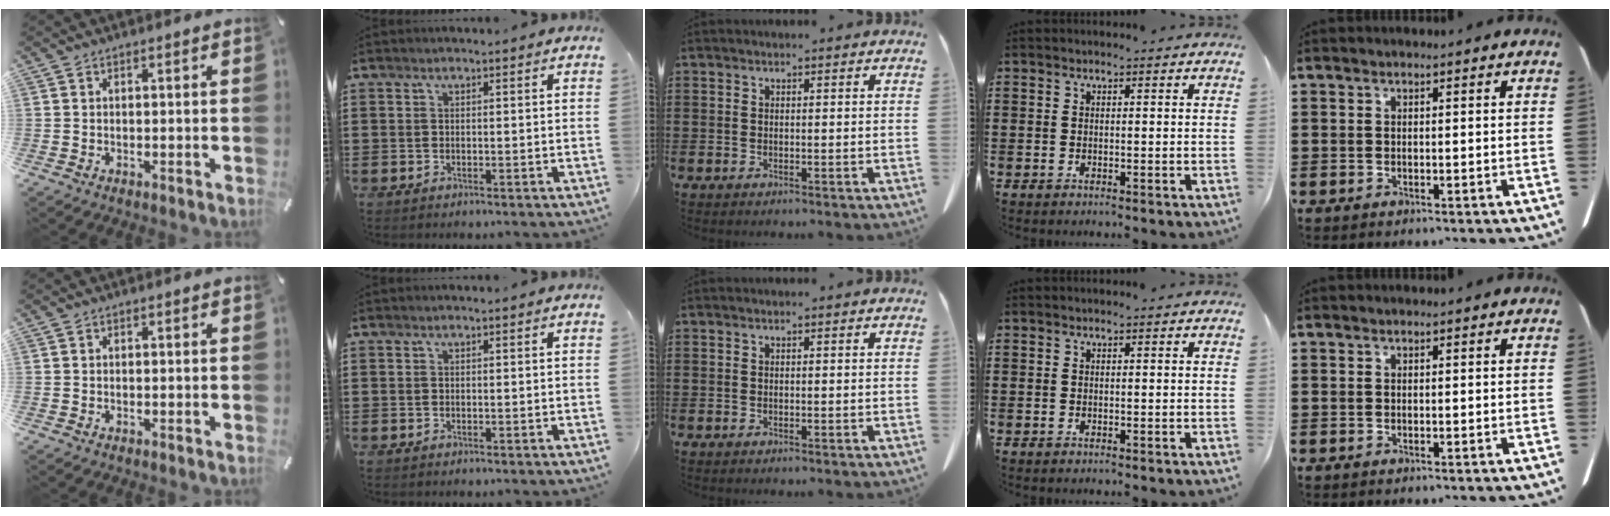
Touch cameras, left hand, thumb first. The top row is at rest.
{}